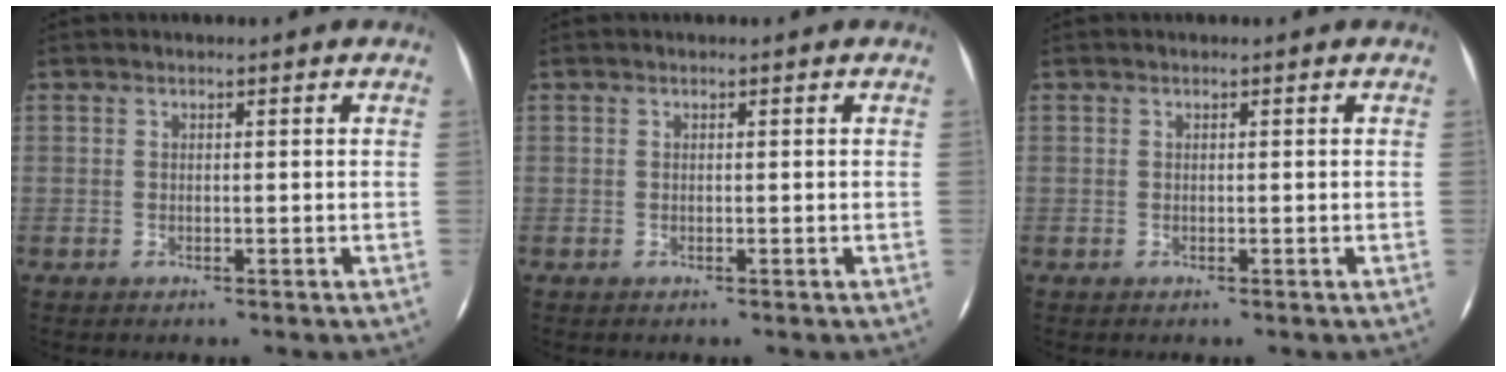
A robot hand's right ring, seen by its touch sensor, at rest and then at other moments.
{"total": 0.0}
{"total": 0.0}